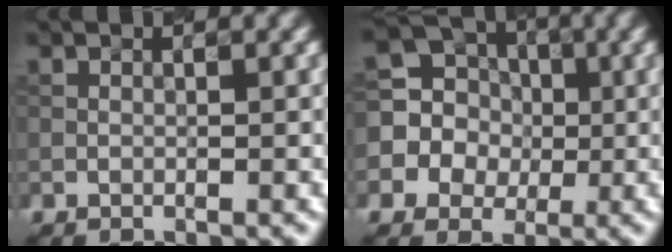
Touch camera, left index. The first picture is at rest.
{"total": 9.7, "force": [1.1, 9.0, 3.2], "torque": [-0.099, 0.036, 0.000]}